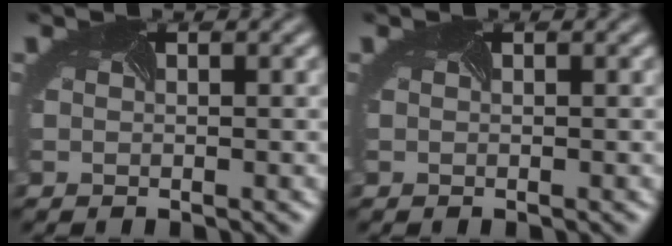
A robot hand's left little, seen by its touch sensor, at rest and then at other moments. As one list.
[{"total": 0.0}]